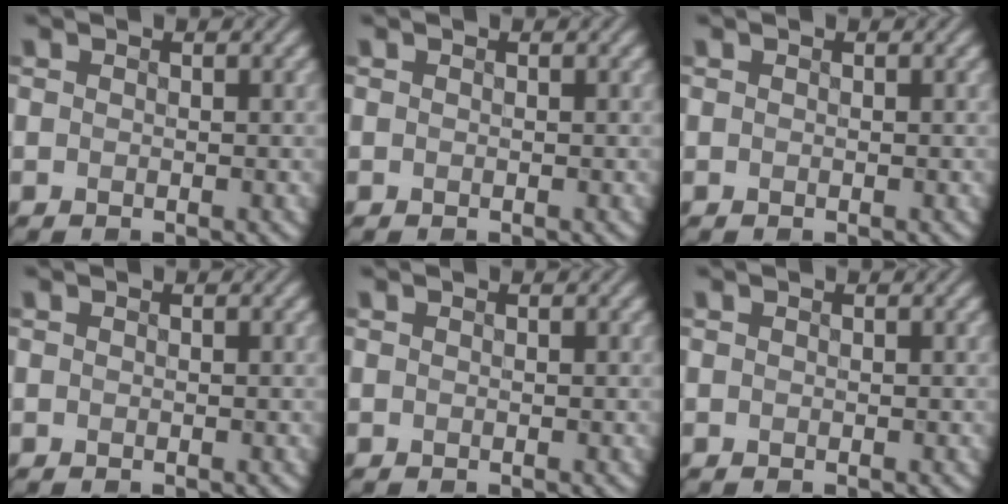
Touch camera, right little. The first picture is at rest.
{"total": 0.0}
{"total": 0.0}
{"total": 0.0}
{"total": 0.0}
{"total": 0.0}